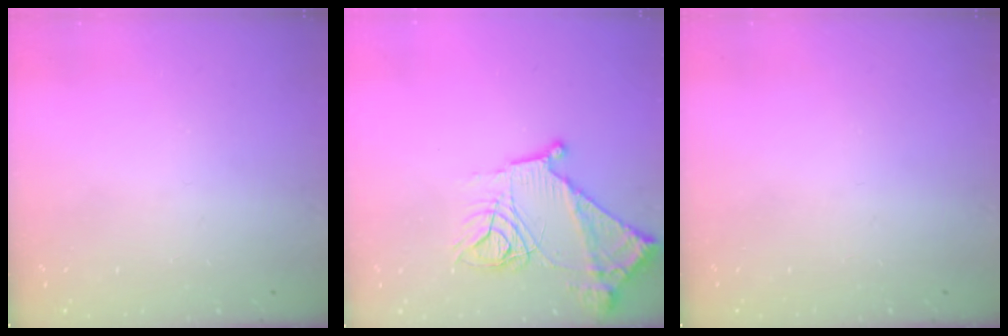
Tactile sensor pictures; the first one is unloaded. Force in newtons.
{"total": 15.5, "press": 15.4, "slide": 1.4}
{"total": 0.0}